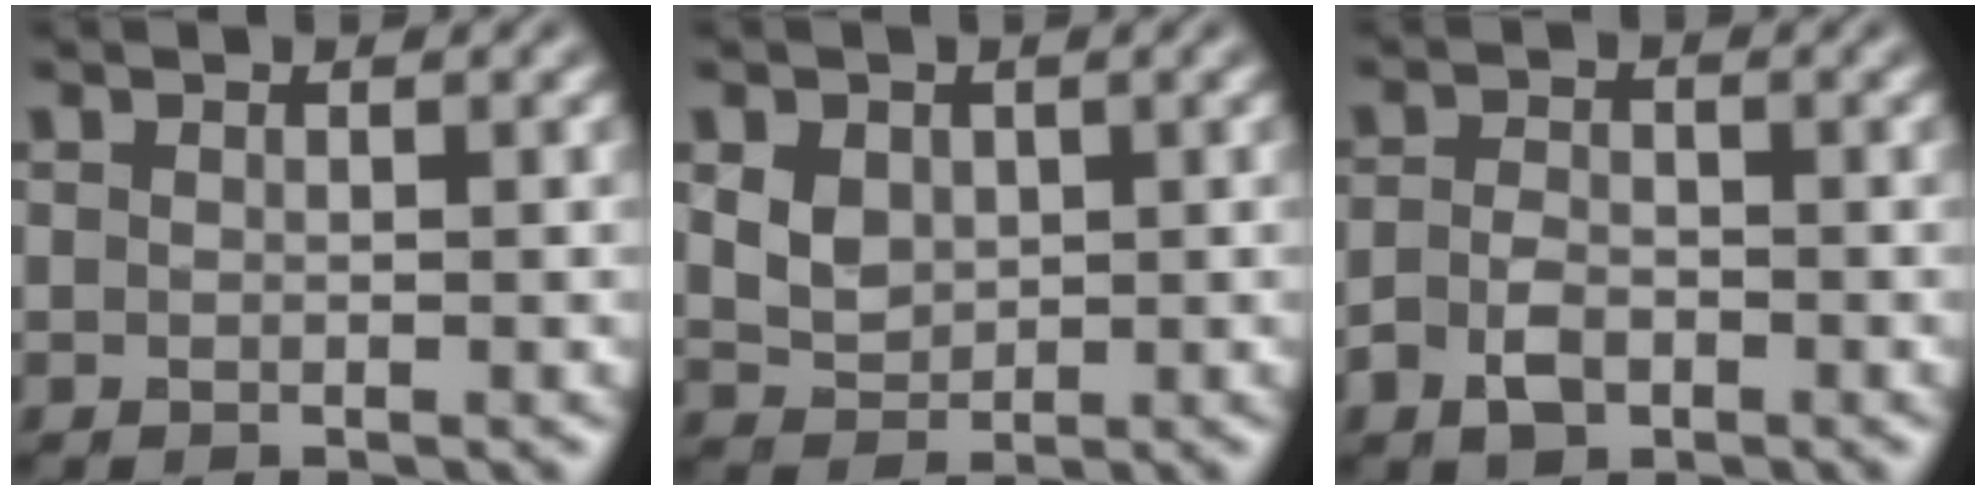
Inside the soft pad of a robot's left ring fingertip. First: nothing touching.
{"total": 3.2, "force": [1.0, 2.6, 1.7], "torque": [-0.040, 0.003, 0.016]}
{"total": 2.7, "force": [-1.3, 1.8, 1.6], "torque": [-0.032, -0.002, -0.028]}